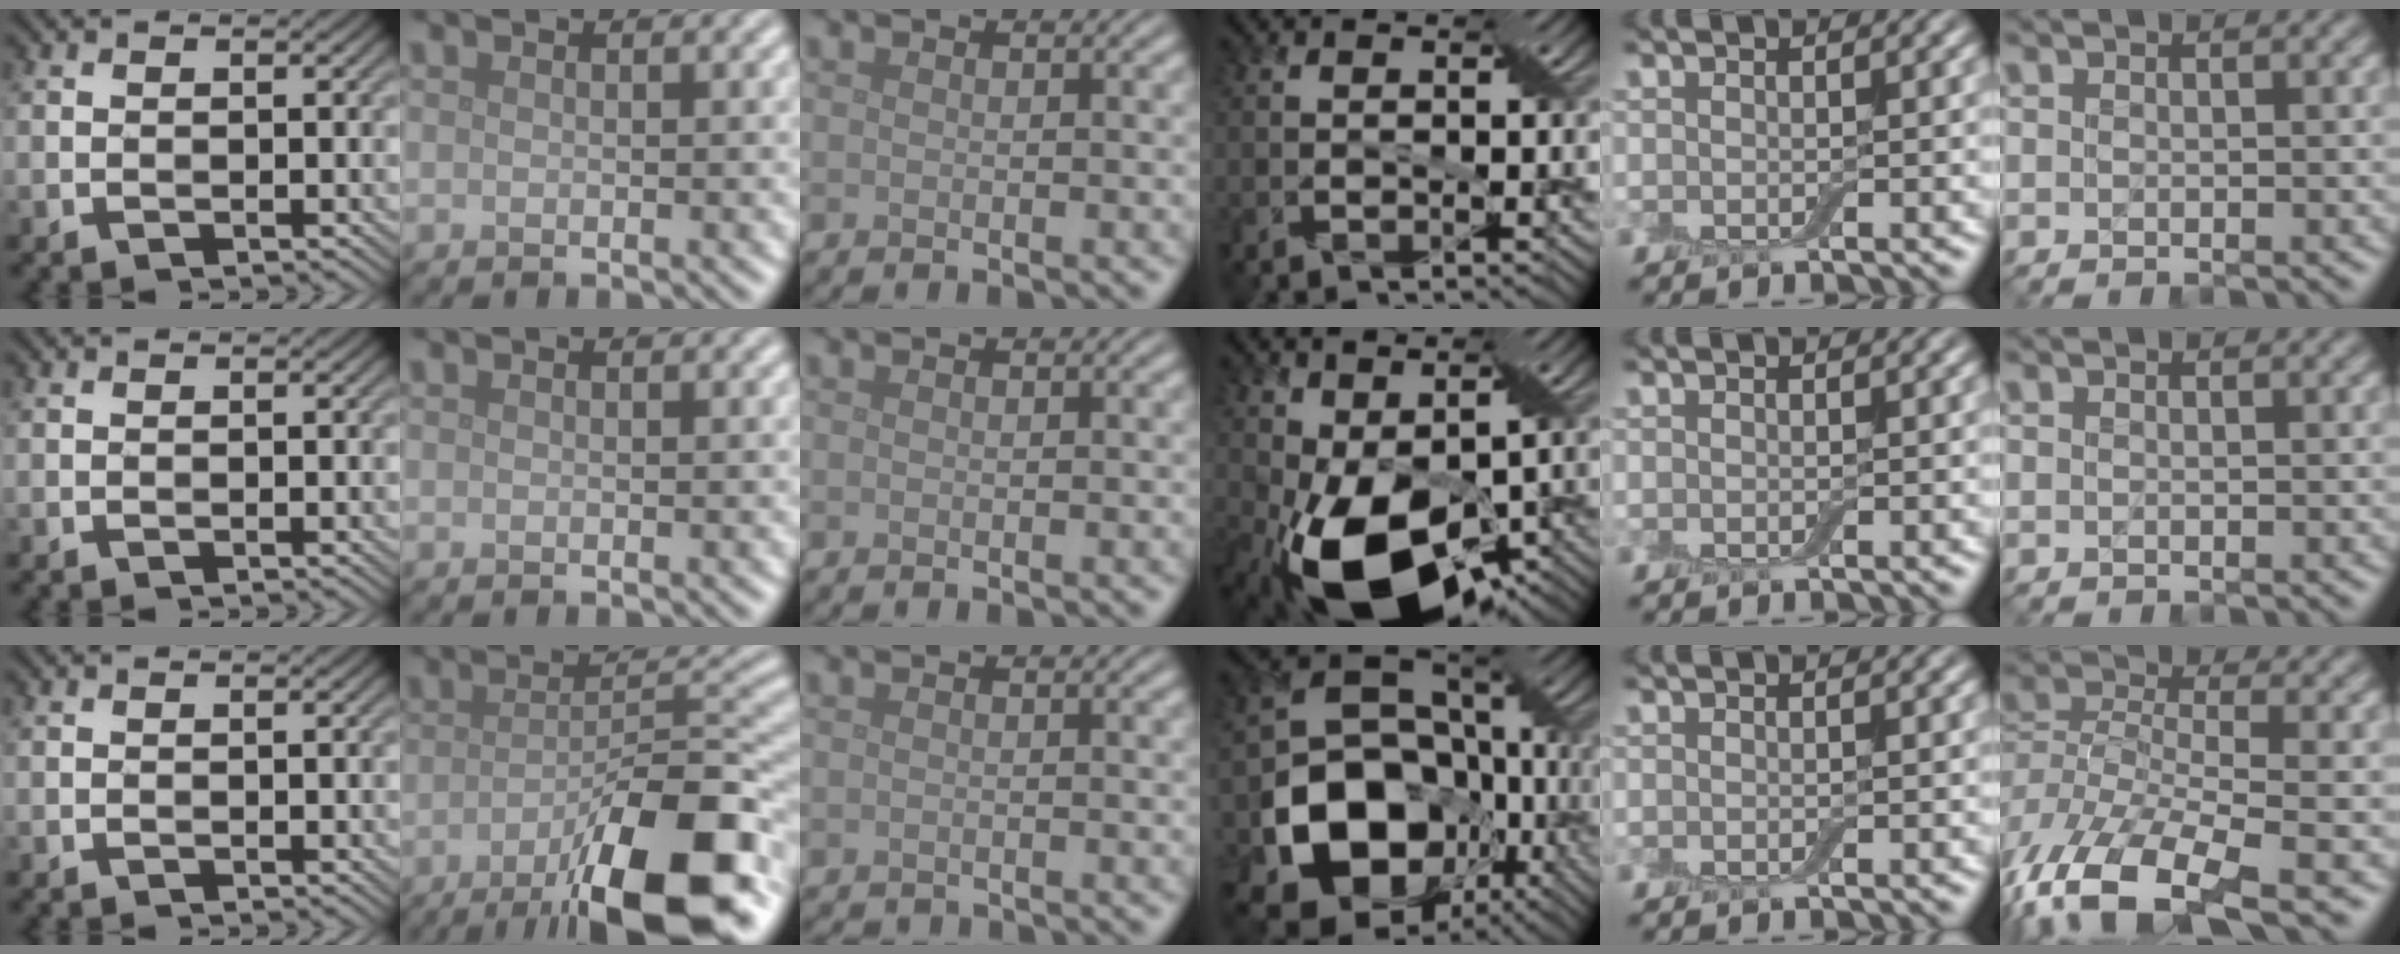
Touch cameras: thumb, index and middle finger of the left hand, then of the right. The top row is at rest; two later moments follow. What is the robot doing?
{"motion": "cut", "object": "cling film"}